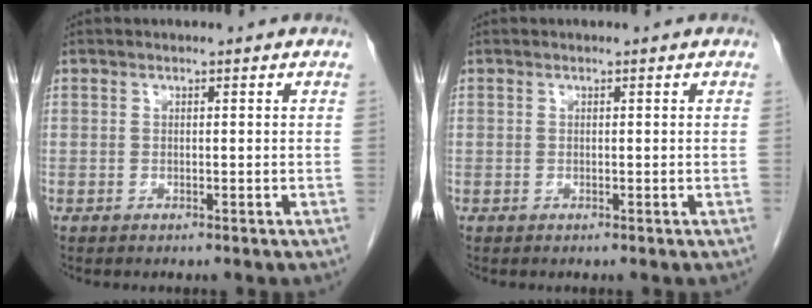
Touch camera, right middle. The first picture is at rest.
{"total": 0.0}